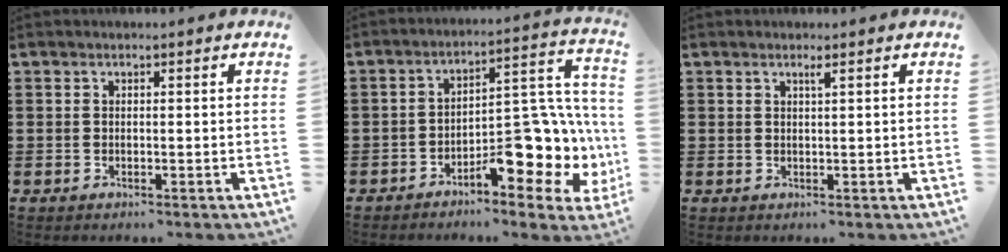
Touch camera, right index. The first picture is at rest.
{"total": 10.7, "force": [-5.4, 4.7, 7.8], "torque": [-0.085, -0.003, -0.097]}
{"total": 0.9, "force": [0.5, -0.1, 0.7], "torque": [-0.014, -0.004, 0.009]}